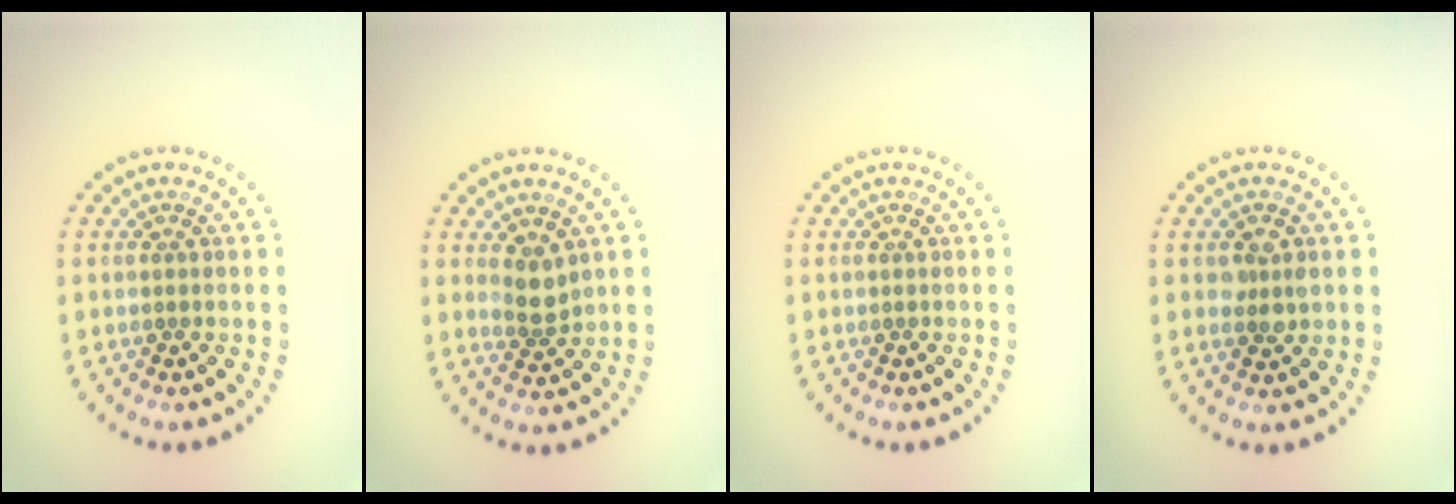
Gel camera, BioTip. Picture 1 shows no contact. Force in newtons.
{"total": 2.1, "press": 1.7, "slide": 1.2}
{"total": 0.0}
{"total": 1.8, "press": 1.7, "slide": 0.2}